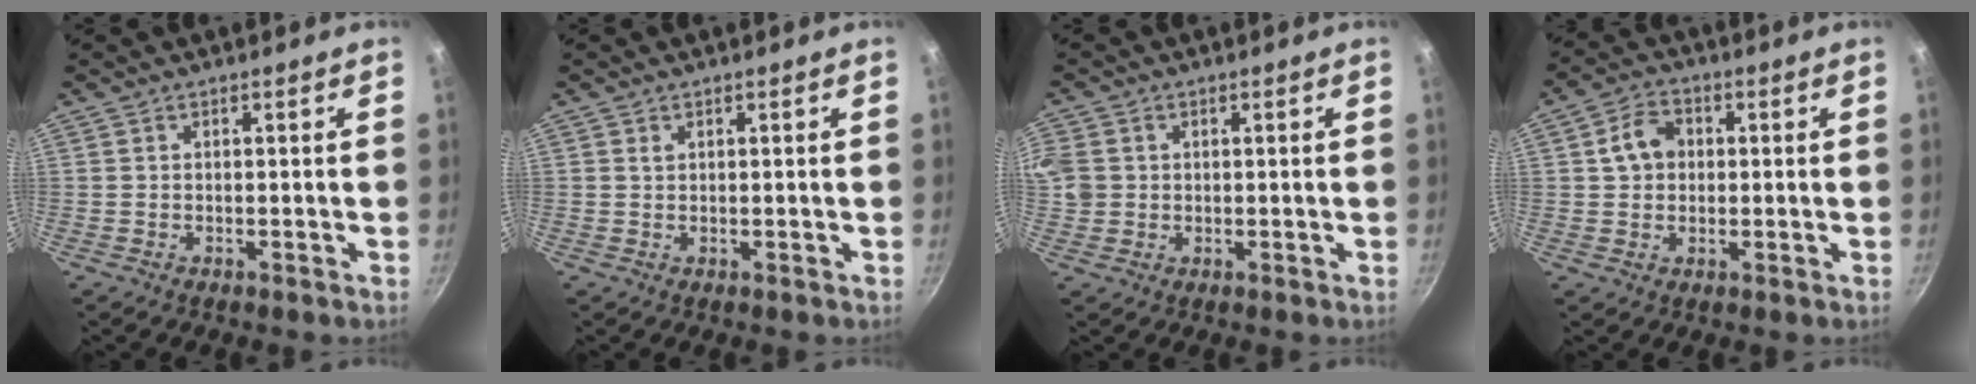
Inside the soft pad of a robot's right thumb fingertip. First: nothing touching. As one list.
[{"total": 0.6, "force": [0.4, 0.3, 0.2], "torque": [-0.003, -0.002, 0.009]}, {"total": 7.4, "force": [1.1, 6.4, 3.5], "torque": [-0.097, 0.006, 0.025]}, {"total": 6.2, "force": [0.9, 4.9, 3.7], "torque": [-0.053, 0.012, 0.012]}]